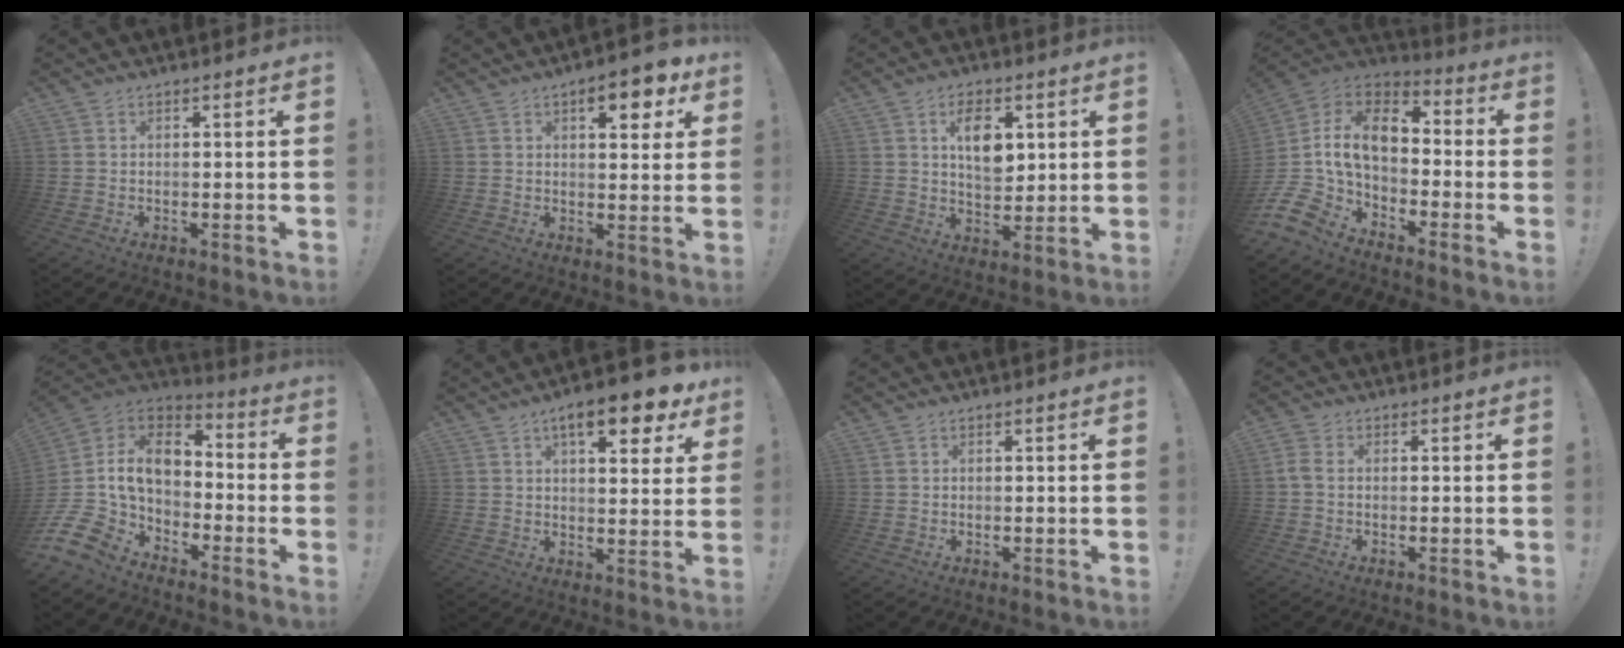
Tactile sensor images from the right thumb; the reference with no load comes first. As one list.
[{"total": 8.8, "force": [4.5, 3.8, 6.6], "torque": [-0.075, -0.016, 0.070]}, {"total": 10.0, "force": [3.4, 6.1, 7.1], "torque": [-0.099, -0.002, 0.060]}, {"total": 13.6, "force": [-0.9, 7.7, 11.2], "torque": [-0.237, 0.005, -0.017]}, {"total": 13.2, "force": [-1.7, 8.6, 9.8], "torque": [-0.204, 0.011, -0.027]}, {"total": 12.0, "force": [6.8, 3.6, 9.3], "torque": [-0.126, -0.030, 0.105]}, {"total": 0.5, "force": [0.2, 0.5, 0.0], "torque": [0.007, -0.001, 0.001]}, {"total": 2.6, "force": [0.3, 1.6, 2.1], "torque": [-0.046, 0.004, 0.004]}]